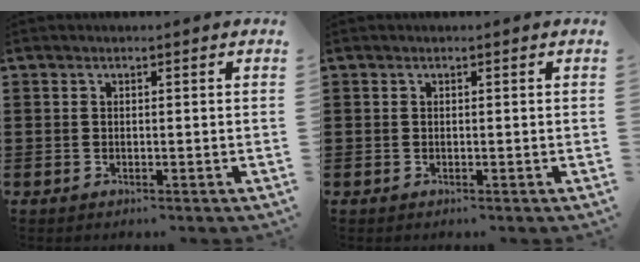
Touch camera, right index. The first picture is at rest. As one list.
[{"total": 0.0}]